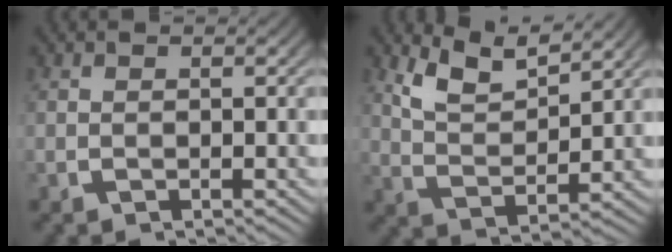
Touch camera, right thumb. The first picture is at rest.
{"total": 5.2, "force": [3.5, 2.1, 3.2], "torque": [-0.061, -0.007, 0.068]}